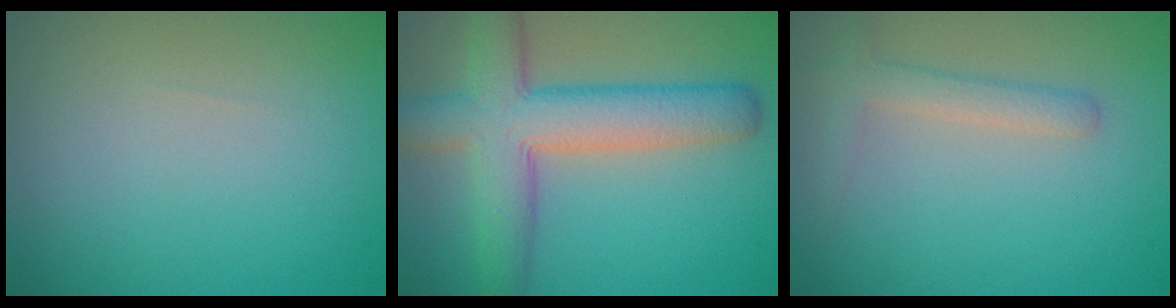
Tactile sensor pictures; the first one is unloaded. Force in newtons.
{"total": 8.2, "press": 8.1, "slide": 0.4}
{"total": 2.2, "press": 2.2, "slide": 0.2}